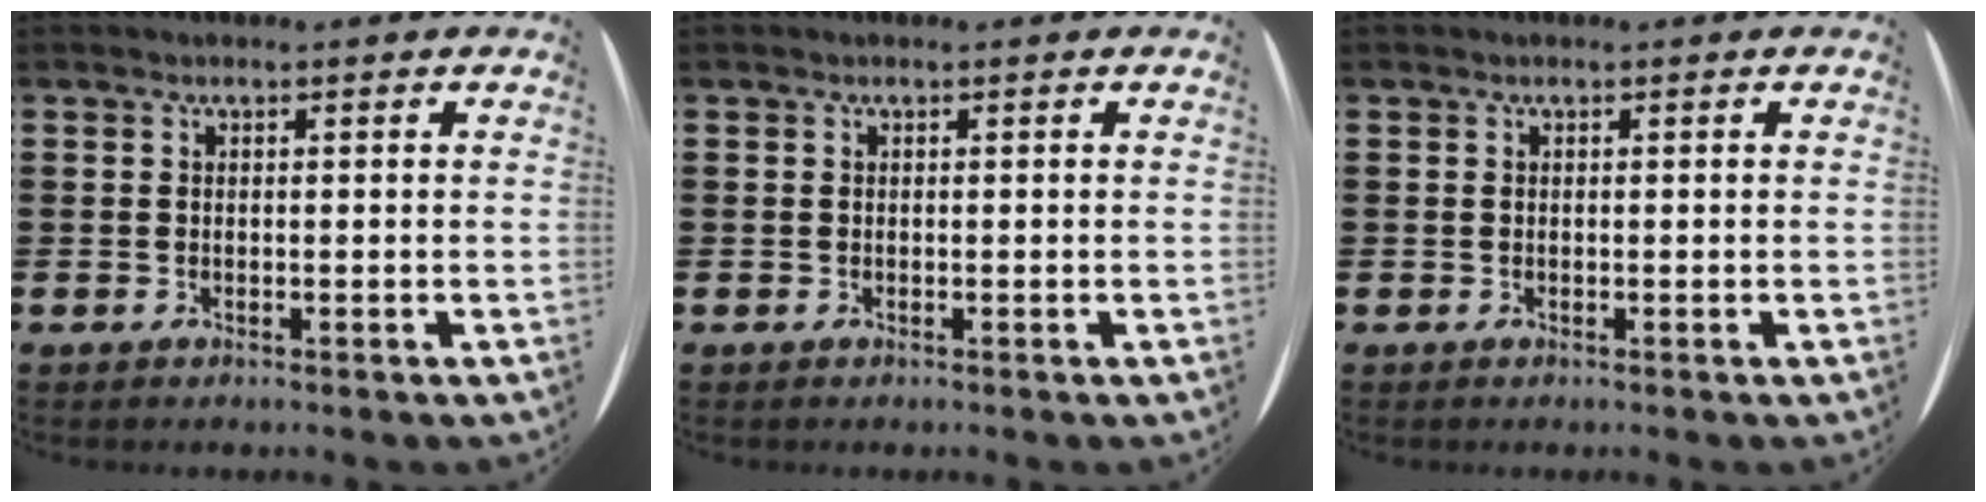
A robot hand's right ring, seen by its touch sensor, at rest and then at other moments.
{"total": 0.0}
{"total": 0.0}